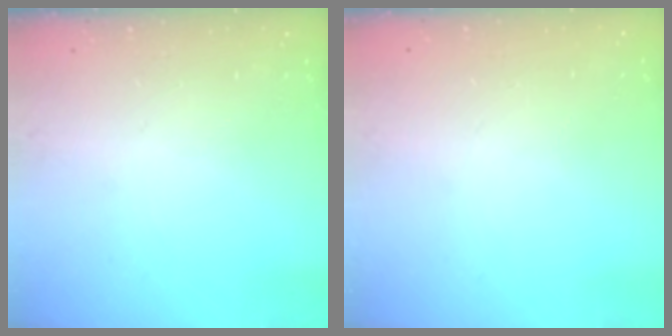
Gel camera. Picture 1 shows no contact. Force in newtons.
{"total": 0.0}